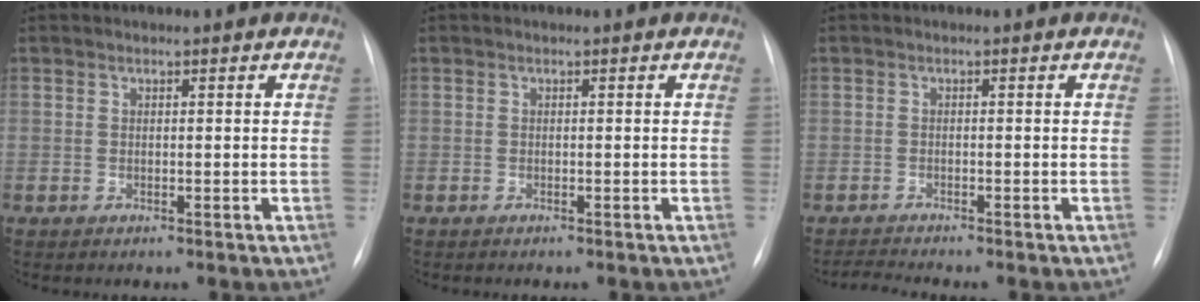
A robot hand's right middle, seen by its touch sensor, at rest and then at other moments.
{"total": 0.0}
{"total": 2.1, "force": [-1.8, -1.0, 0.1], "torque": [-0.016, -0.017, -0.035]}